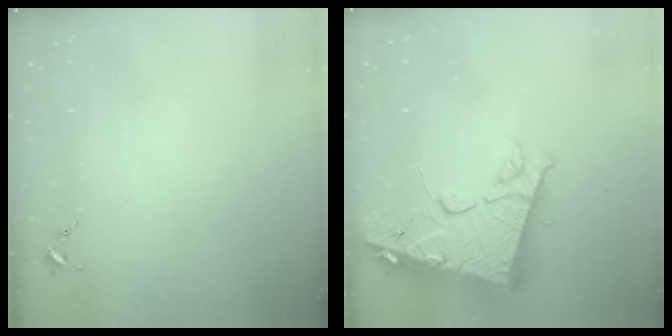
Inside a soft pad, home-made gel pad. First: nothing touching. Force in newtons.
{"total": 17.5, "press": 17.4, "slide": 1.9}